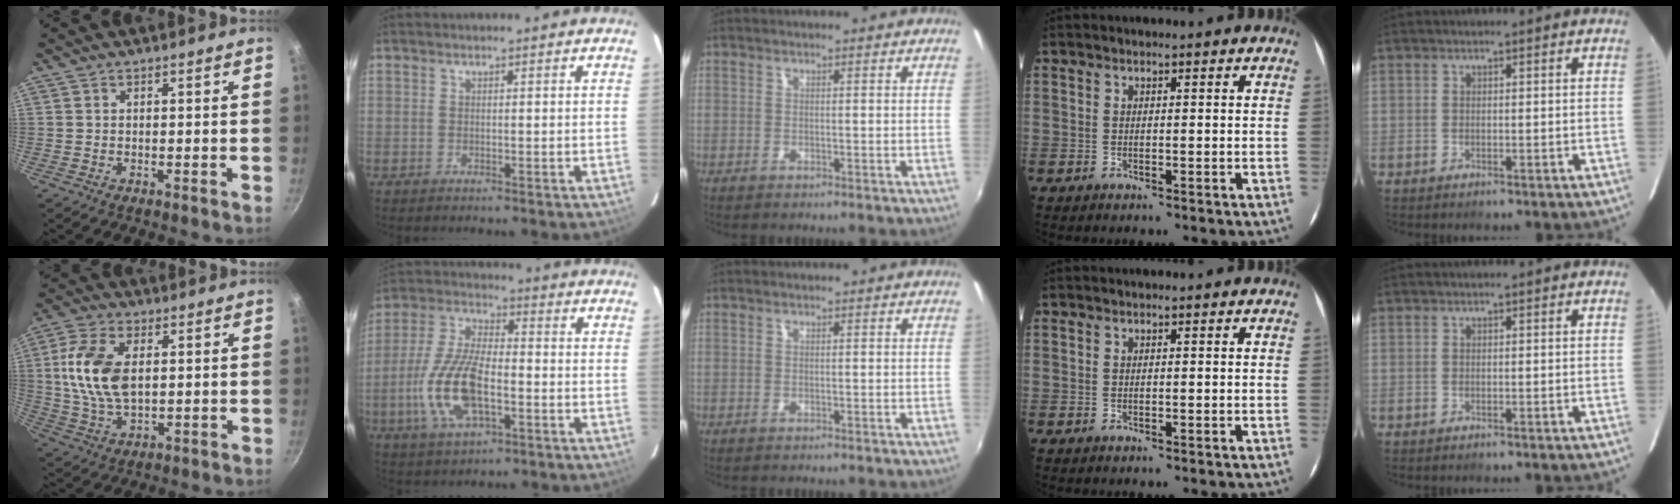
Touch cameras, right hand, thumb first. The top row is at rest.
{"thumb": {"total": 12.8, "force": [1.9, 7.3, 10.3], "torque": [-0.197, 0.001, 0.036]}, "index": {"total": 14.8, "force": [-4.2, 6.2, 12.8], "torque": [-0.279, -0.003, -0.080]}}